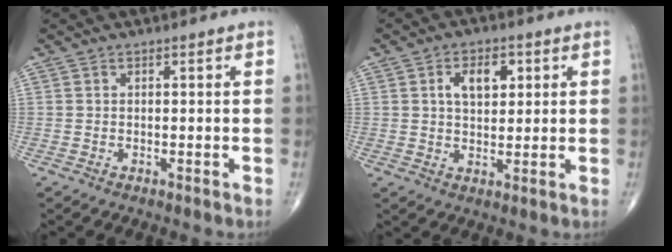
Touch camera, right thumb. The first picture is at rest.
{"total": 6.5, "force": [2.0, 3.9, 4.8], "torque": [-0.060, -0.004, 0.033]}